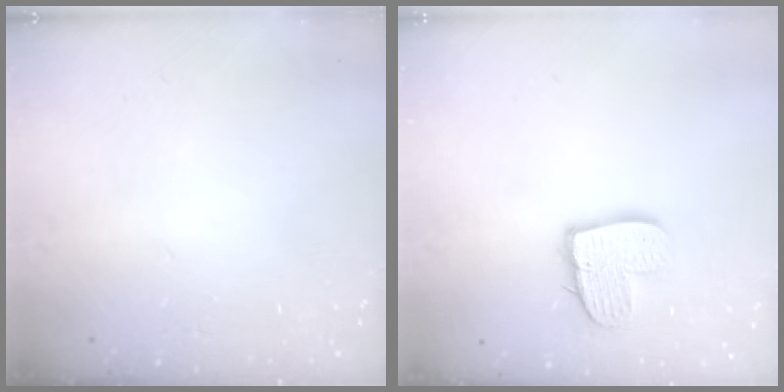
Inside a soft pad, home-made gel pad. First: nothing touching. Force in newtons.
{"total": 12.6, "press": 12.5, "slide": 1.0}